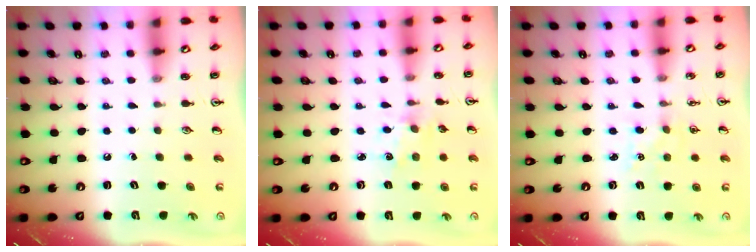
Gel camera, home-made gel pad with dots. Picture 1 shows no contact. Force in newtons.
{"total": 1.7, "press": 1.7, "slide": 0.3}
{"total": 2.8, "press": 2.8, "slide": 0.3}